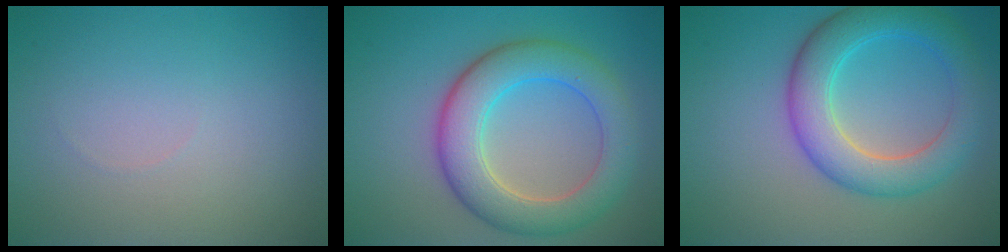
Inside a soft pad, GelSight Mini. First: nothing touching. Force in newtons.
{"total": 6.9, "press": 6.9, "slide": 0.1}
{"total": 6.3, "press": 6.3, "slide": 0.2}